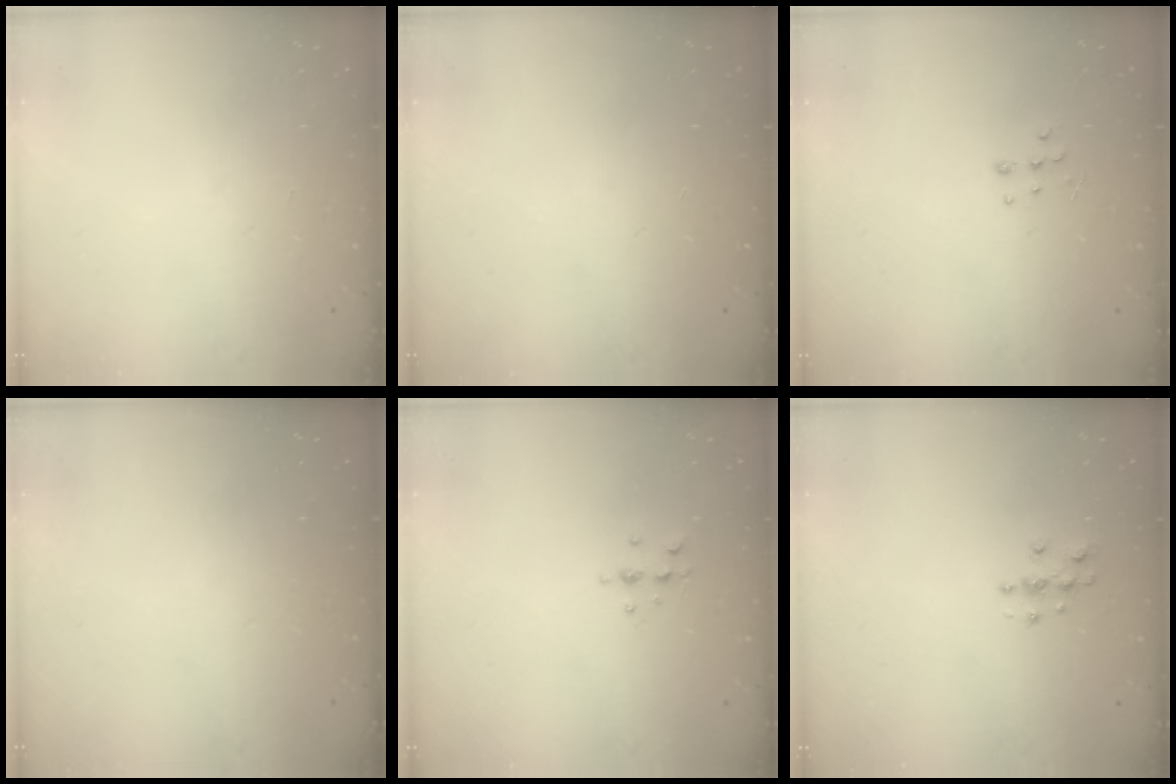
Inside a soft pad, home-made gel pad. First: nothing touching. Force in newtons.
{"total": 0.0}
{"total": 5.2, "press": 5.2, "slide": 0.7}
{"total": 0.0}
{"total": 5.0, "press": 4.9, "slide": 0.9}
{"total": 3.8, "press": 3.8, "slide": 0.5}